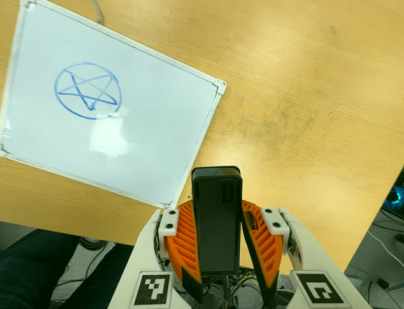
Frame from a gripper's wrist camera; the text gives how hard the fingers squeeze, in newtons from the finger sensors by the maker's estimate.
{"total": 6.5, "left": 5.8, "right": 7.1}